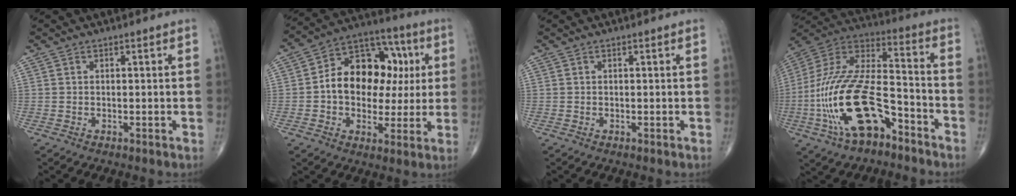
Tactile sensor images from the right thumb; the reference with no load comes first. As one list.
[{"total": 17.5, "force": [1.5, 12.4, 12.1], "torque": [-0.138, 0.032, 0.018]}, {"total": 0.0}, {"total": 23.2, "force": [-9.4, 10.6, 18.3], "torque": [-0.381, 0.056, -0.168]}]